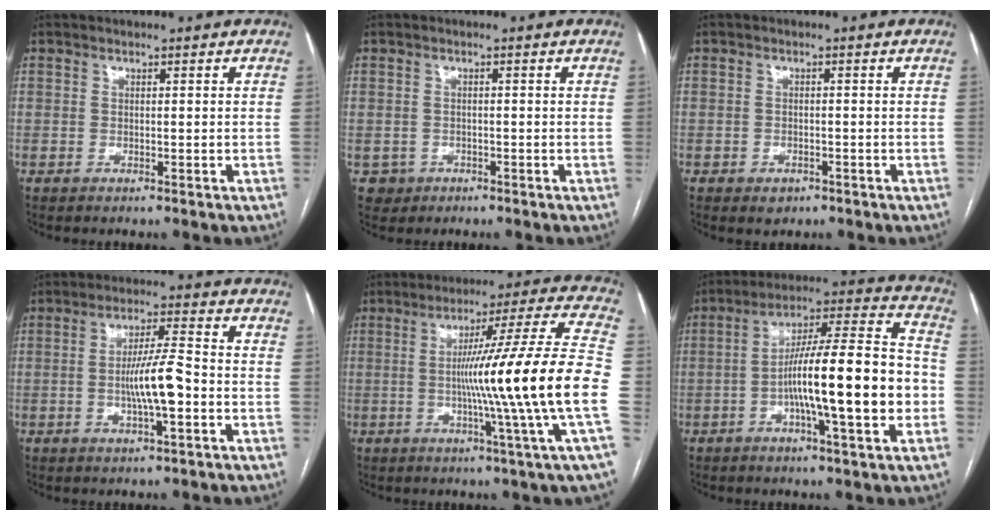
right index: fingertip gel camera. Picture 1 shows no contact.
{"total": 2.8, "force": [-1.1, 2.5, -0.1], "torque": [0.009, 0.010, -0.016]}
{"total": 2.1, "force": [-1.2, 1.5, 0.8], "torque": [-0.008, 0.003, -0.009]}
{"total": 7.8, "force": [-1.6, 0.8, 7.6], "torque": [-0.140, 0.004, -0.031]}
{"total": 20.7, "force": [-2.9, -3.1, 20.2], "torque": [-0.273, -0.006, -0.063]}
{"total": 18.8, "force": [-3.9, 1.7, 18.3], "torque": [-0.293, 0.016, -0.062]}